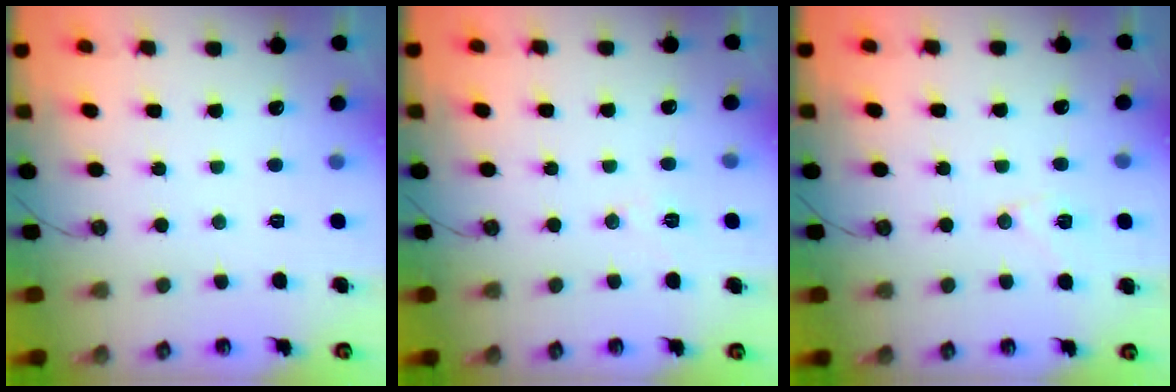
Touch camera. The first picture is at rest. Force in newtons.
{"total": 6.4, "press": 4.5, "slide": 4.5}
{"total": 7.1, "press": 6.8, "slide": 1.9}